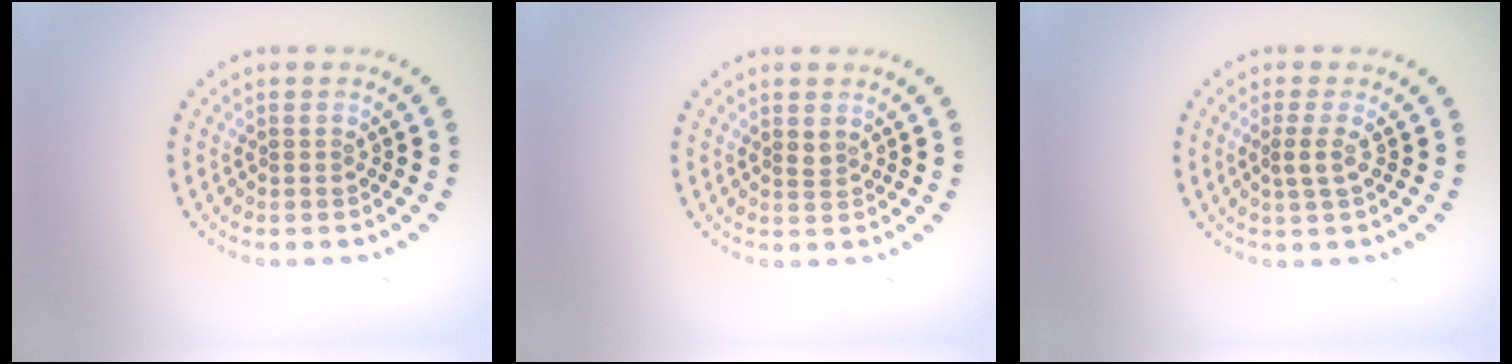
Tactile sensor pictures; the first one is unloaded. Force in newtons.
{"total": 0.7, "press": 0.6, "slide": 0.4}
{"total": 1.6, "press": 1.2, "slide": 1.1}